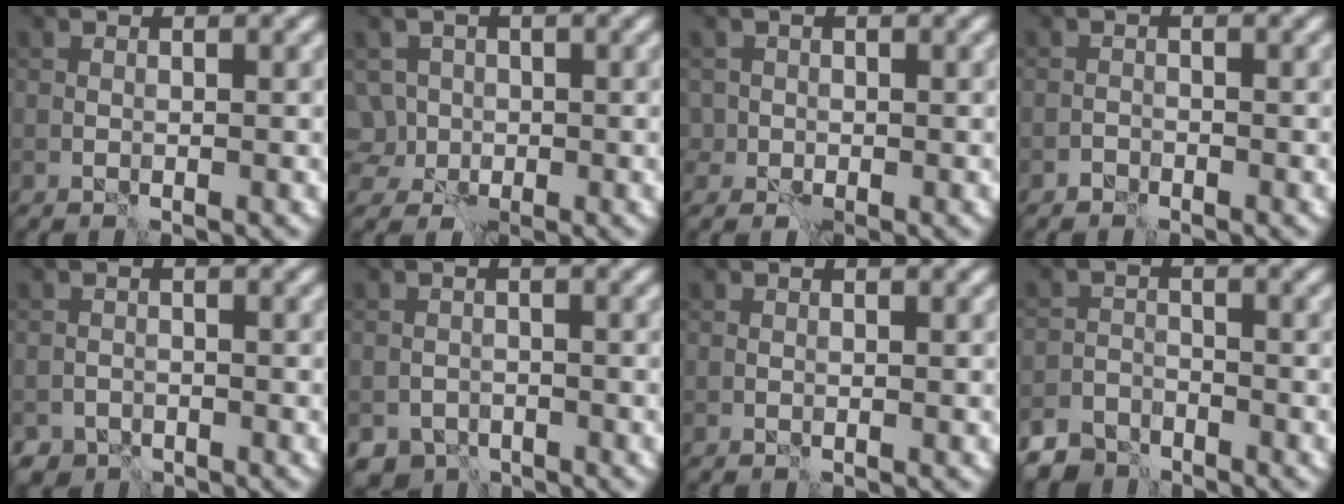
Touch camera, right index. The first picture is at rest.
{"total": 2.9, "force": [-0.6, 2.8, 0.7], "torque": [-0.005, 0.011, -0.011]}
{"total": 0.9, "force": [-0.2, 0.9, -0.1], "torque": [0.011, -0.001, -0.005]}
{"total": 0.9, "force": [-0.8, 0.4, -0.1], "torque": [0.005, 0.005, -0.015]}
{"total": 2.4, "force": [-2.0, 1.2, 0.1], "torque": [0.006, 0.005, -0.031]}
{"total": 3.4, "force": [-2.8, 1.9, 0.6], "torque": [0.002, -0.002, -0.046]}
{"total": 0.0}
{"total": 3.6, "force": [-3.3, 1.4, 0.4], "torque": [0.002, -0.004, -0.063]}